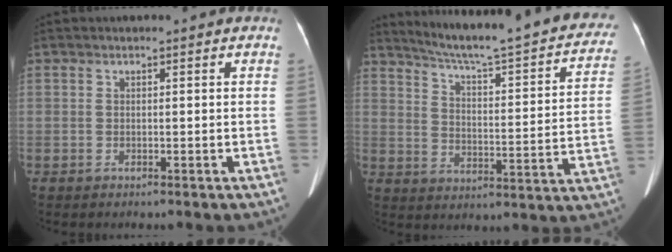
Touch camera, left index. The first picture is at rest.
{"total": 27.9, "force": [24.2, 3.2, 13.5], "torque": [-0.198, -0.052, 0.306]}